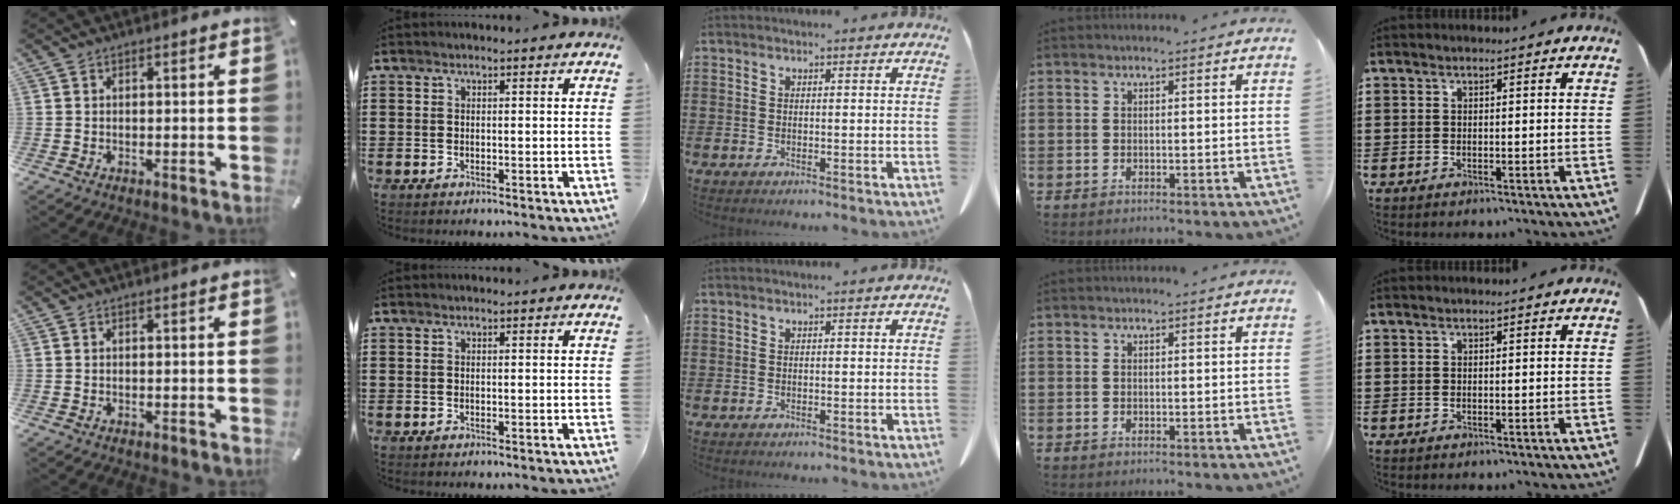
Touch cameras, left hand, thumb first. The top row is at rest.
{}